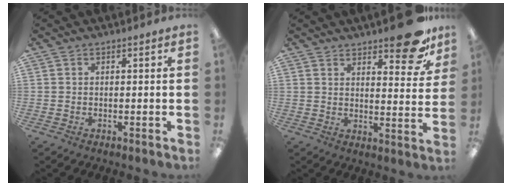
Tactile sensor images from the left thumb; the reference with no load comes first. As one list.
[{"total": 13.0, "force": [9.4, 5.0, 7.5], "torque": [-0.079, -0.059, 0.157]}]